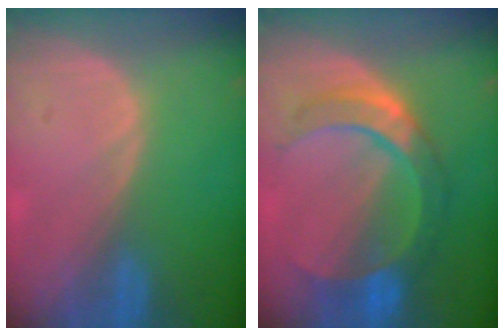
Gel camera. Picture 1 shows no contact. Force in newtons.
{"total": 8.3, "press": 8.3, "slide": 0.5}